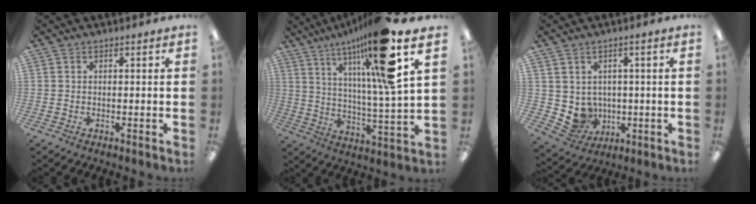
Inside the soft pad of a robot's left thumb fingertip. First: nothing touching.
{"total": 20.9, "force": [13.2, 2.3, 16.0], "torque": [-0.261, -0.070, 0.193]}
{"total": 5.9, "force": [1.1, 5.7, 0.9], "torque": [-0.026, -0.018, 0.030]}